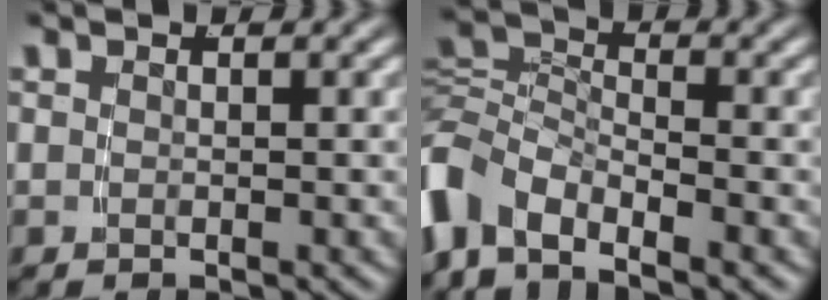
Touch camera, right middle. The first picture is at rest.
{"total": 6.2, "force": [-3.3, 4.1, 3.3], "torque": [-0.095, -0.025, -0.054]}